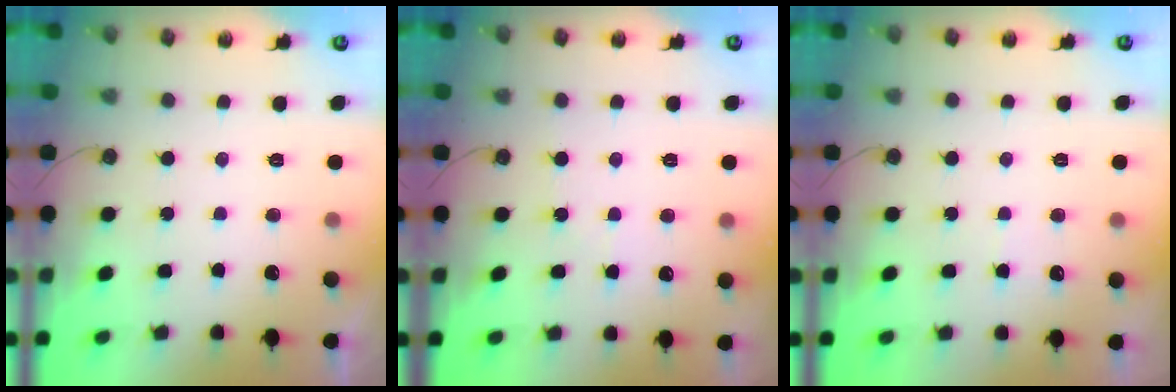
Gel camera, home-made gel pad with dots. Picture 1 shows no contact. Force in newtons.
{"total": 3.0, "press": 2.9, "slide": 0.5}
{"total": 5.2, "press": 5.1, "slide": 0.7}